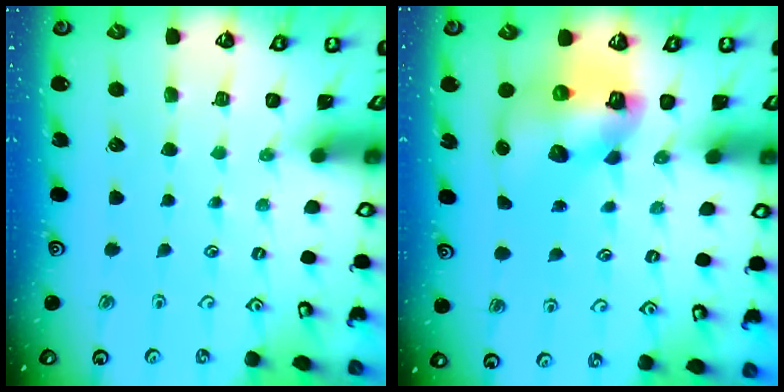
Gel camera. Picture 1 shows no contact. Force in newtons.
{"total": 11.5, "press": 11.3, "slide": 1.6}